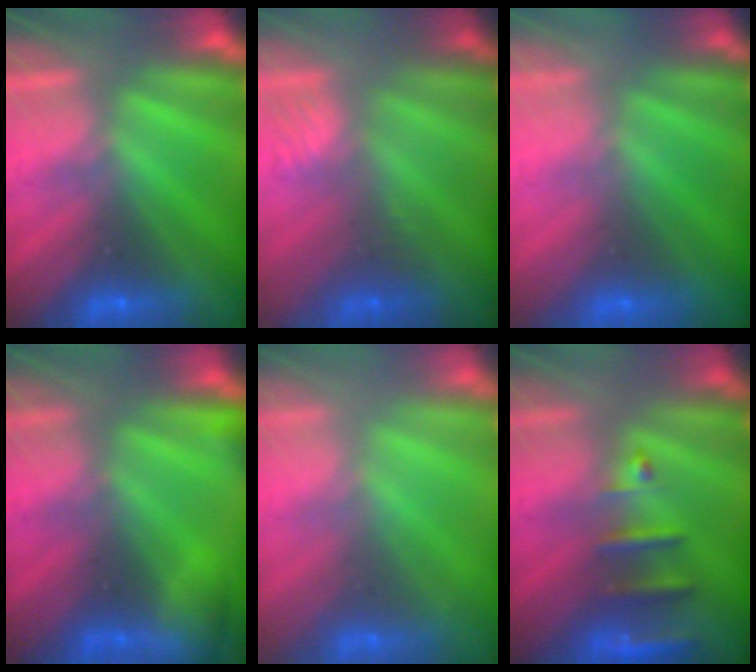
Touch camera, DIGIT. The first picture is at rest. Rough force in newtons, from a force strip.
{"total": 2.4}
{"total": 2.8}
{"total": 5.4}
{"total": 2.2}
{"total": 2.6}